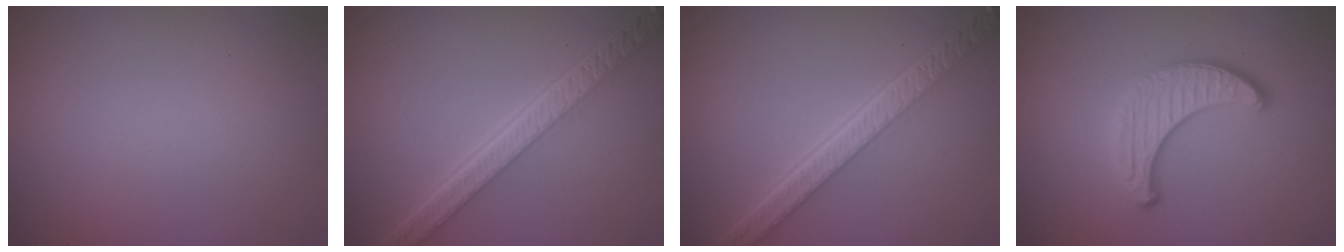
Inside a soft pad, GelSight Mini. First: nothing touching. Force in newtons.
{"total": 5.9, "press": 4.3, "slide": 4.0}
{"total": 5.9, "press": 4.3, "slide": 4.0}
{"total": 3.8, "press": 3.0, "slide": 2.3}